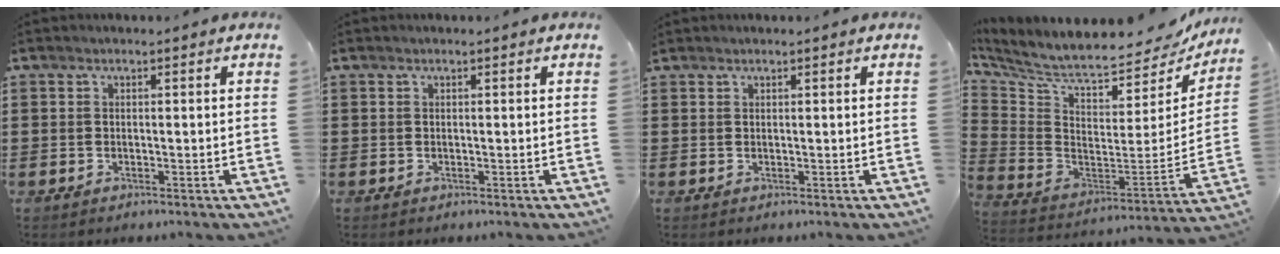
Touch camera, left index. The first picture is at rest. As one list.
[{"total": 0.0}, {"total": 0.5, "force": [0.5, 0.1, 0.0], "torque": [-0.002, 0.000, 0.011]}, {"total": 6.9, "force": [6.0, 1.2, 3.1], "torque": [-0.091, -0.062, 0.099]}]